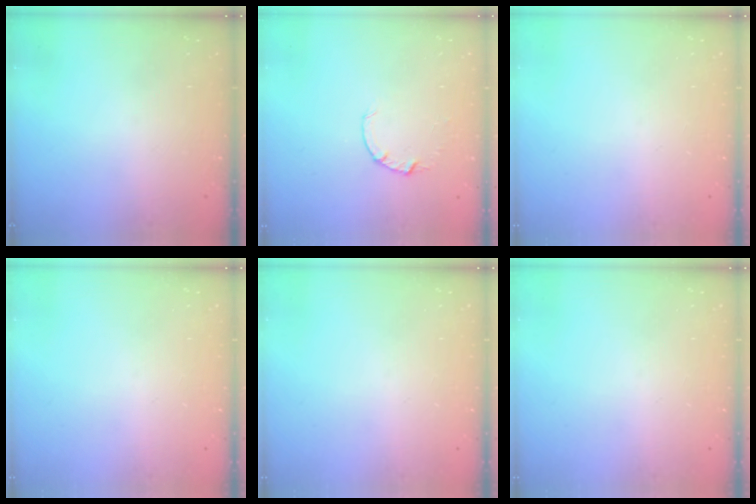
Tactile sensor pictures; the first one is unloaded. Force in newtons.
{"total": 2.6, "press": 2.6, "slide": 0.4}
{"total": 0.0}
{"total": 0.0}
{"total": 0.0}
{"total": 0.0}